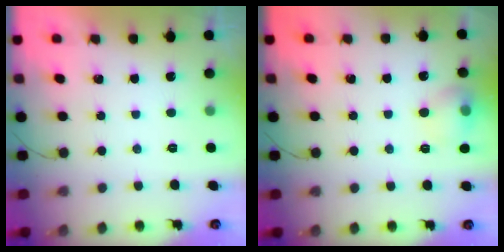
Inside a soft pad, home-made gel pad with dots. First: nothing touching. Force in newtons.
{"total": 9.5, "press": 9.4, "slide": 1.3}